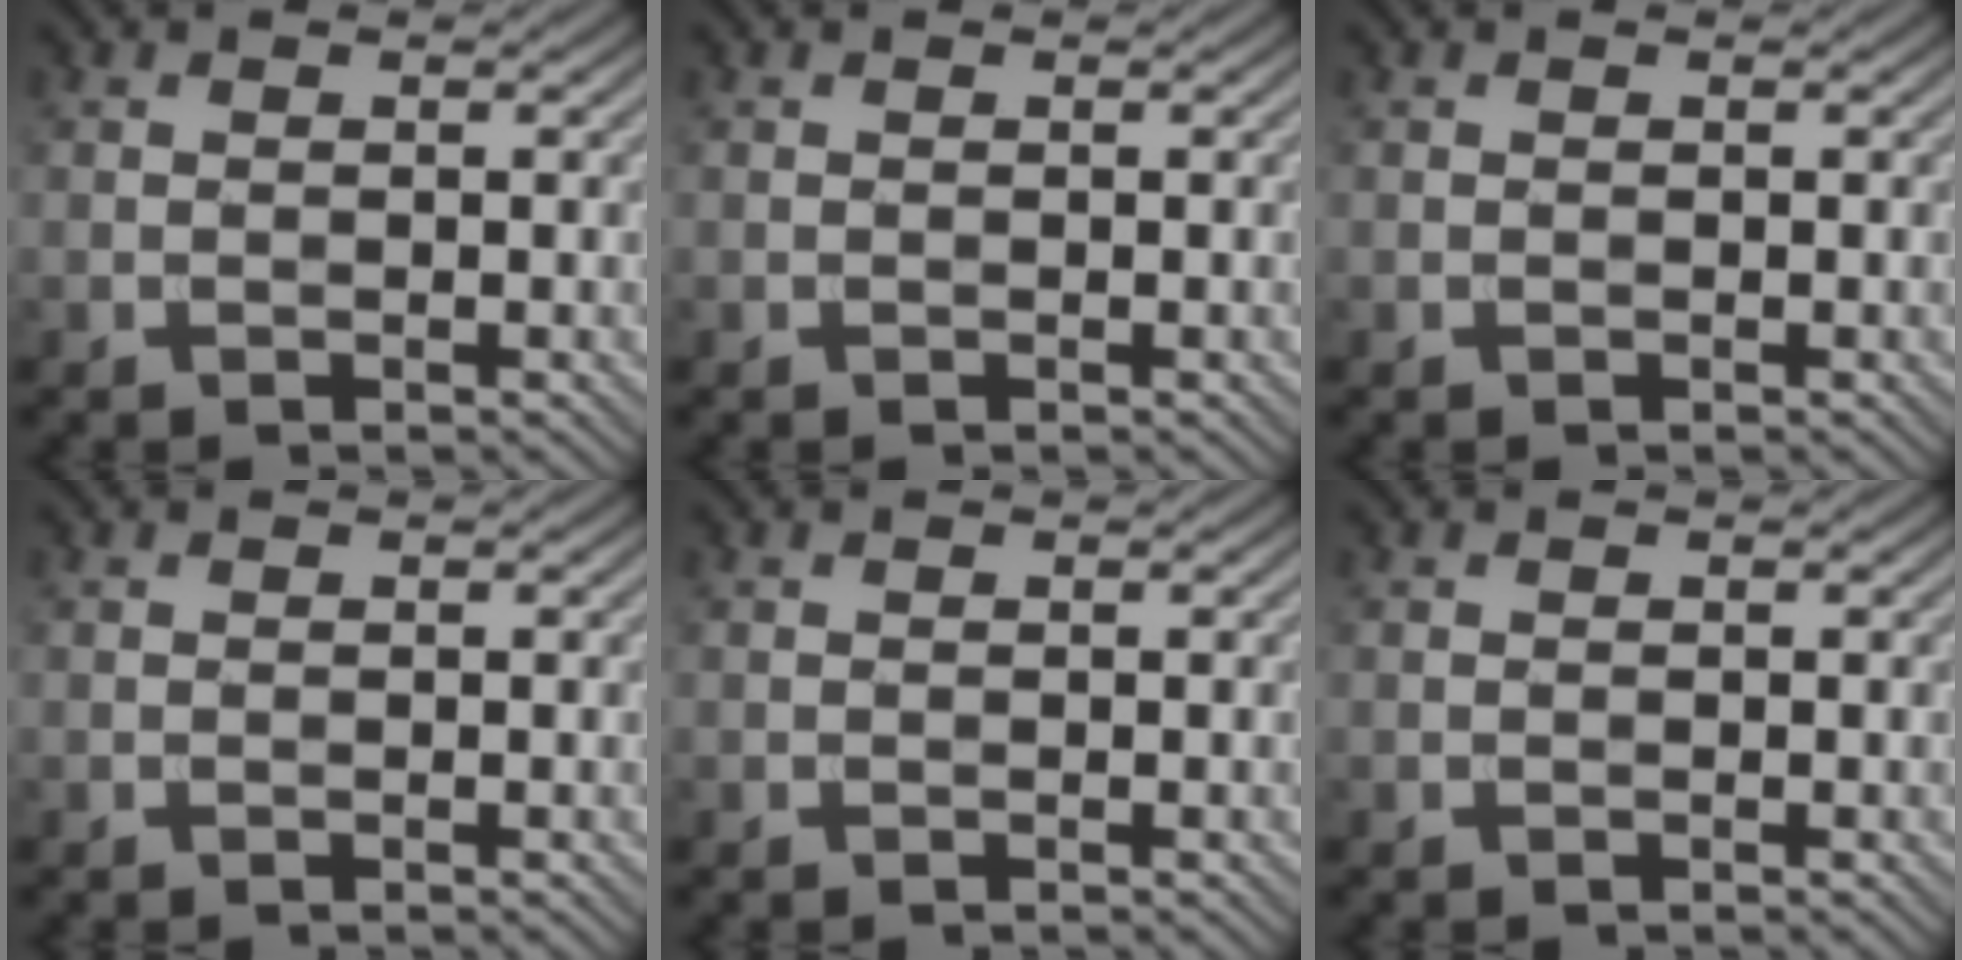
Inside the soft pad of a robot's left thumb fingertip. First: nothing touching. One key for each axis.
{"total": 0.0}
{"total": 0.0}
{"total": 0.0}
{"total": 0.0}
{"total": 0.0}